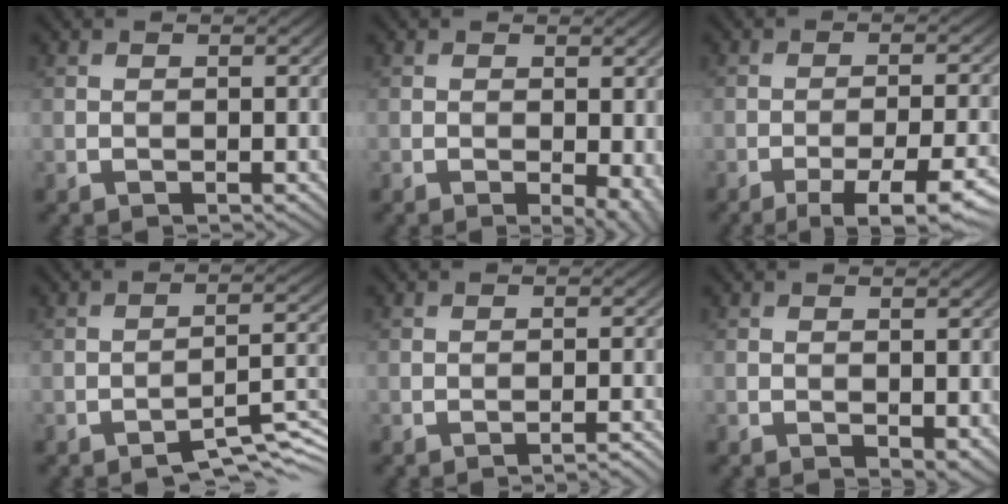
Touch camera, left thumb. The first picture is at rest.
{"total": 2.8, "force": [-0.6, 1.0, 2.5], "torque": [-0.031, -0.005, -0.007]}
{"total": 9.4, "force": [-6.4, 1.7, 6.7], "torque": [-0.108, 0.003, -0.081]}
{"total": 5.9, "force": [-4.2, 1.2, 4.0], "torque": [-0.056, 0.009, -0.062]}
{"total": 1.7, "force": [-1.4, 0.1, 1.0], "torque": [-0.007, 0.008, -0.027]}
{"total": 1.8, "force": [-0.5, 1.0, 1.5], "torque": [-0.023, -0.010, -0.006]}